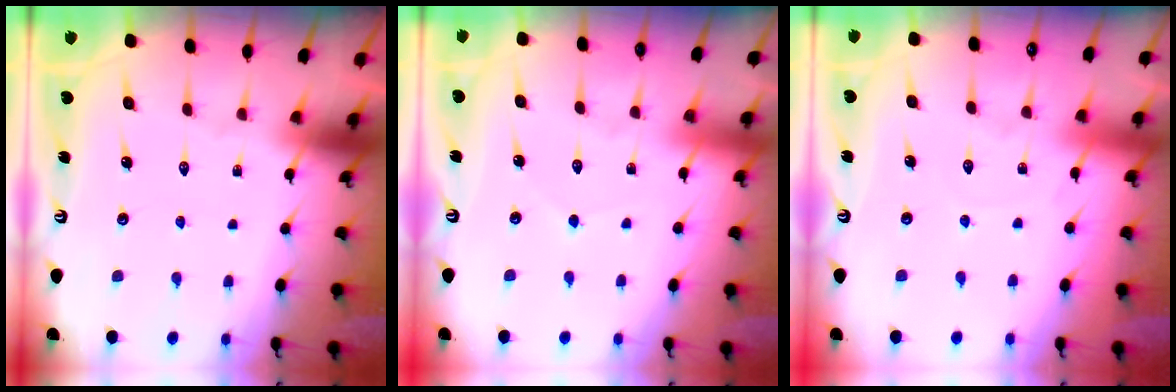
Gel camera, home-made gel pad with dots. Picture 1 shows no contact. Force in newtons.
{"total": 3.7, "press": 3.7, "slide": 0.3}
{"total": 2.7, "press": 2.7, "slide": 0.3}